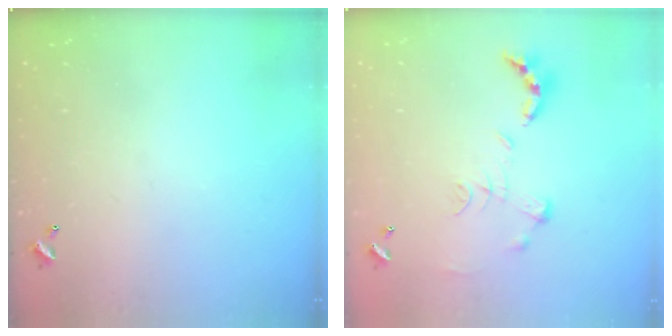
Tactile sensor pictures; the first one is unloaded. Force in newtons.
{"total": 1.3, "press": 1.2, "slide": 0.3}